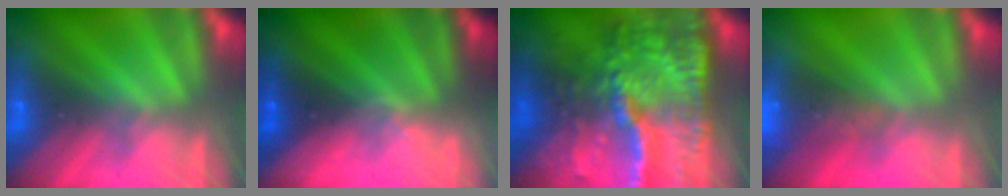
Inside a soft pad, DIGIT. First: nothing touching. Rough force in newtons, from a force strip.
{"total": 1.6}
{"total": 7.0}
{"total": 8.5}